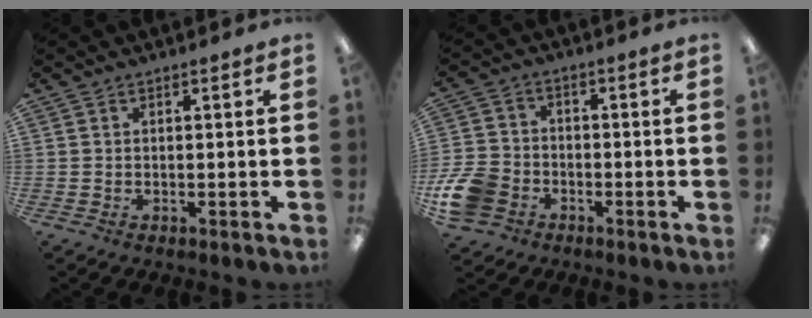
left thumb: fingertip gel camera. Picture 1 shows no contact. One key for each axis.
{"total": 9.8, "fx": -4.3, "fy": 7.3, "fz": 5.0, "tx": -0.116, "ty": 0.031, "tz": -0.078}